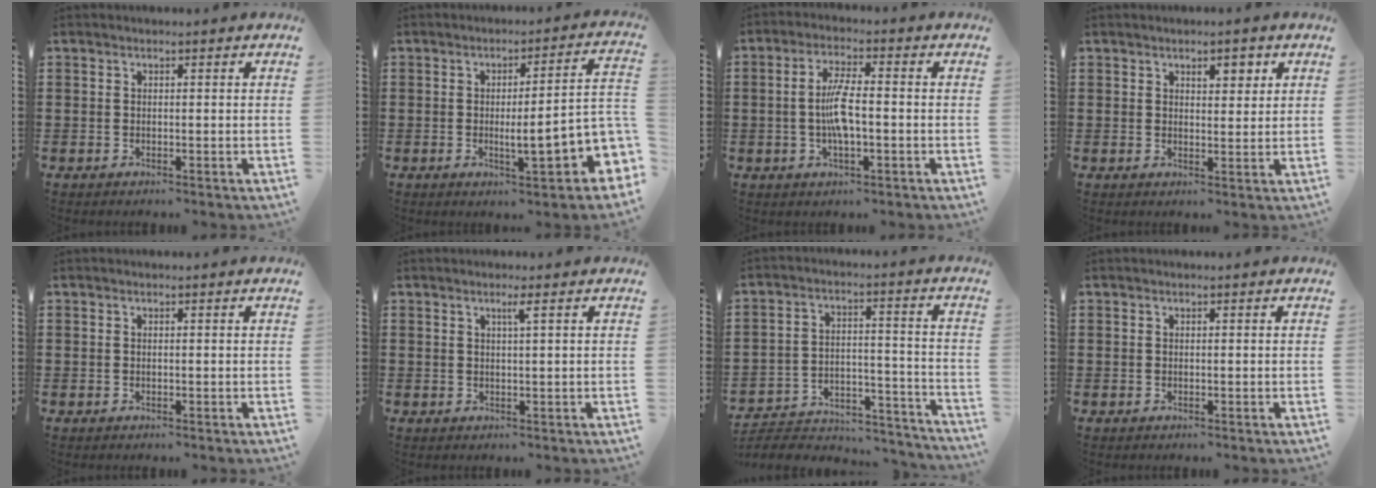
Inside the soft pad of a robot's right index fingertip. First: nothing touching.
{"total": 9.1, "force": [-1.8, 2.0, 8.7], "torque": [-0.118, -0.017, -0.029]}
{"total": 6.1, "force": [-0.7, 1.7, 5.8], "torque": [-0.126, -0.001, -0.021]}
{"total": 3.0, "force": [1.7, 1.4, 2.1], "torque": [-0.028, 0.001, 0.026]}
{"total": 0.0}
{"total": 1.4, "force": [0.6, -0.3, 1.3], "torque": [-0.023, -0.002, 0.008]}
{"total": 4.6, "force": [-4.3, 1.3, 0.9], "torque": [-0.018, 0.006, -0.090]}
{"total": 0.0}